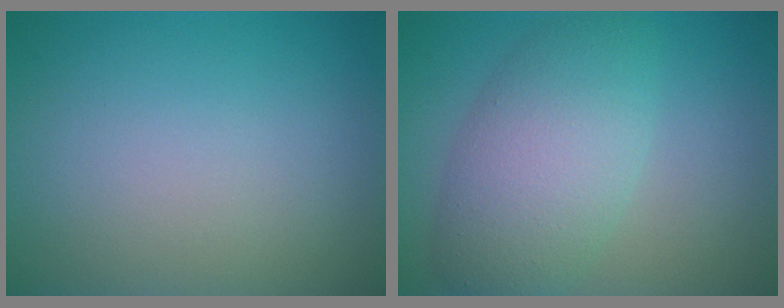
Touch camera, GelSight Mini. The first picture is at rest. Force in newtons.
{"total": 6.6, "press": 6.6, "slide": 0.2}